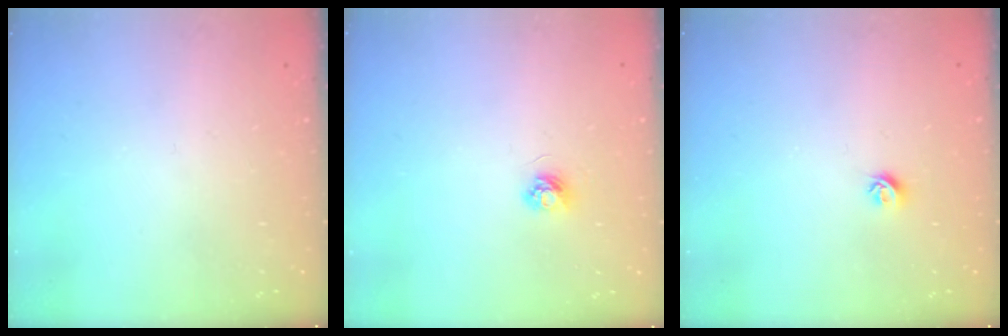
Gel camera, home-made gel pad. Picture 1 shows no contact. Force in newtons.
{"total": 3.6, "press": 3.6, "slide": 0.4}
{"total": 5.3, "press": 5.2, "slide": 0.7}